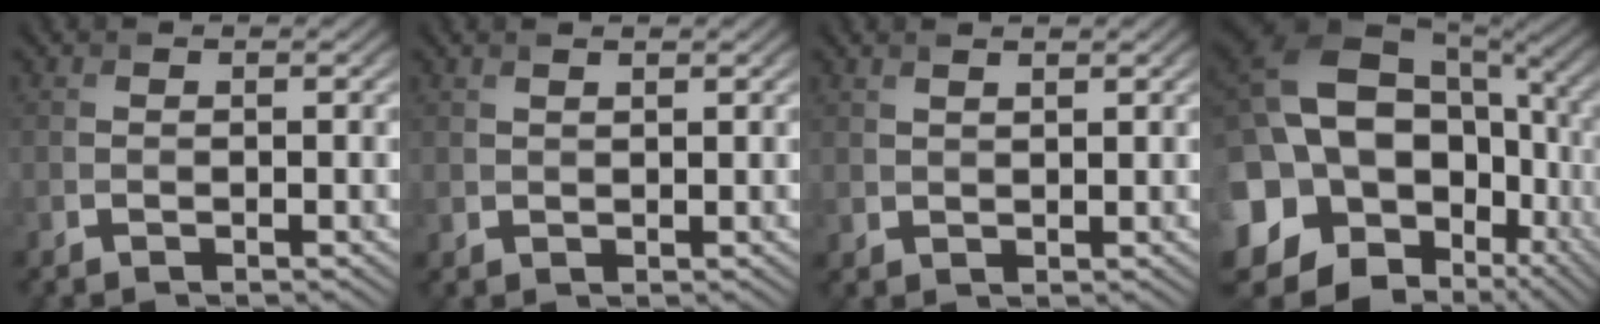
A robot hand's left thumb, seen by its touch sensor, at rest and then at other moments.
{"total": 1.3, "force": [1.2, 0.3, 0.2], "torque": [-0.012, -0.002, 0.030]}
{"total": 1.6, "force": [1.6, 0.2, 0.4], "torque": [-0.016, -0.002, 0.040]}
{"total": 23.1, "force": [0.3, 18.6, 13.8], "torque": [-0.339, 0.005, 0.003]}